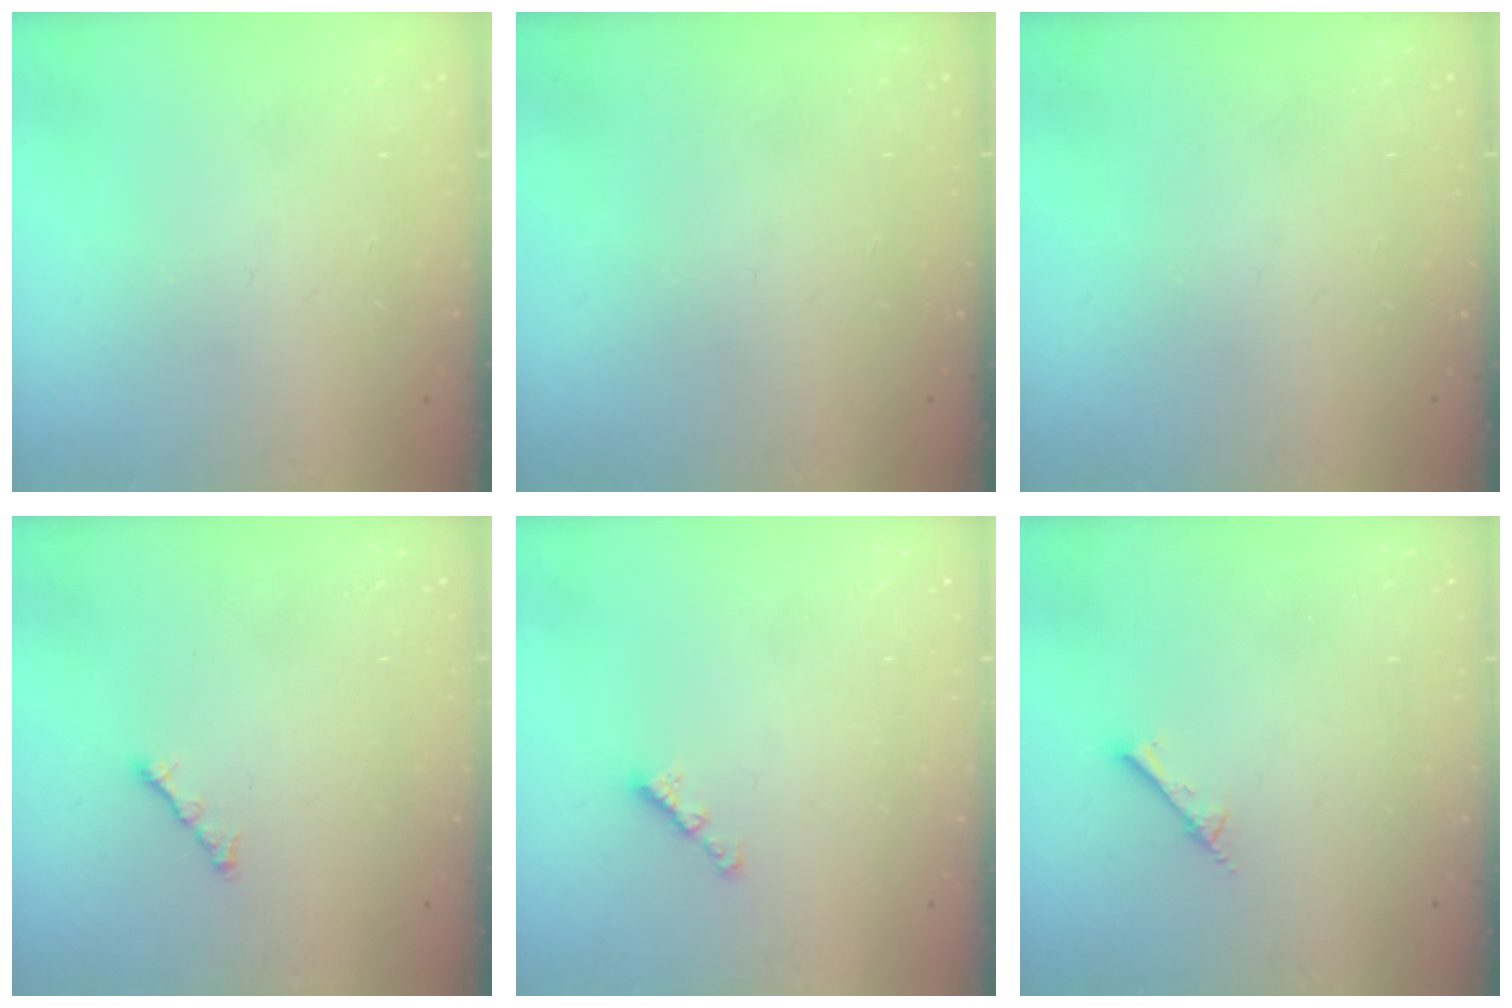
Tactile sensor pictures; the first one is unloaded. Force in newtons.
{"total": 0.0}
{"total": 0.0}
{"total": 2.3, "press": 2.2, "slide": 0.7}
{"total": 2.3, "press": 2.3, "slide": 0.4}
{"total": 2.0, "press": 2.0, "slide": 0.2}